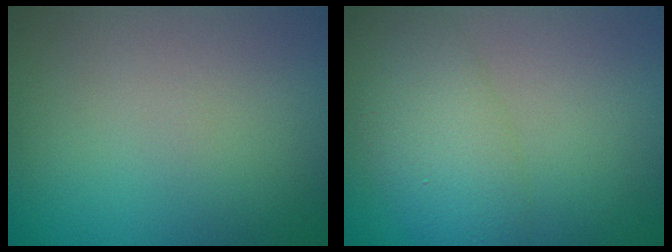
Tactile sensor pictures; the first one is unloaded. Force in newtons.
{"total": 5.2, "press": 5.1, "slide": 0.3}